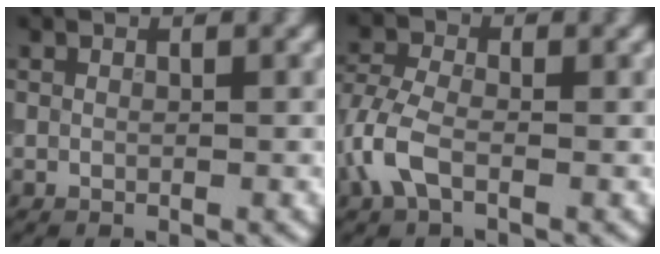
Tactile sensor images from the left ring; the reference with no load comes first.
{"total": 3.8, "force": [-1.5, 2.2, 2.8], "torque": [-0.072, 0.005, -0.043]}